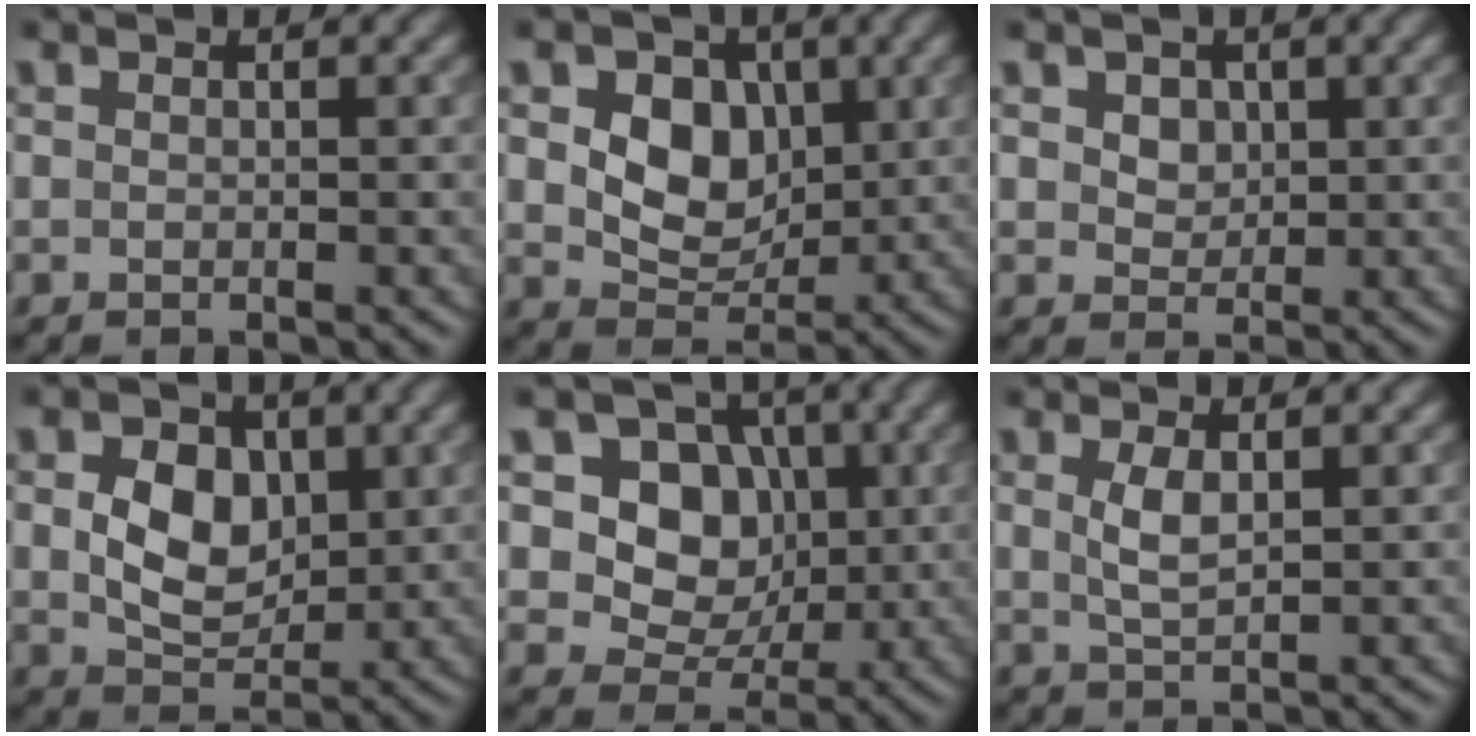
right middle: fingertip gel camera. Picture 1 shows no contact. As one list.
[{"total": 5.7, "force": [1.1, 4.2, 3.6], "torque": [-0.065, -0.004, 0.014]}, {"total": 2.9, "force": [1.4, 2.1, 1.5], "torque": [-0.039, 0.005, 0.026]}, {"total": 5.3, "force": [0.8, 3.8, 3.6], "torque": [-0.070, -0.004, 0.012]}, {"total": 7.6, "force": [1.5, 6.2, 4.1], "torque": [-0.066, 0.006, 0.009]}, {"total": 2.2, "force": [0.6, 0.8, 1.9], "torque": [-0.044, 0.000, 0.015]}]